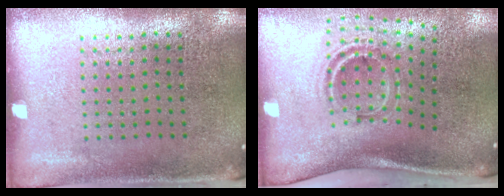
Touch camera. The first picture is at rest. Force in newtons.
{"total": 1.5, "press": 1.1, "slide": 1.0}